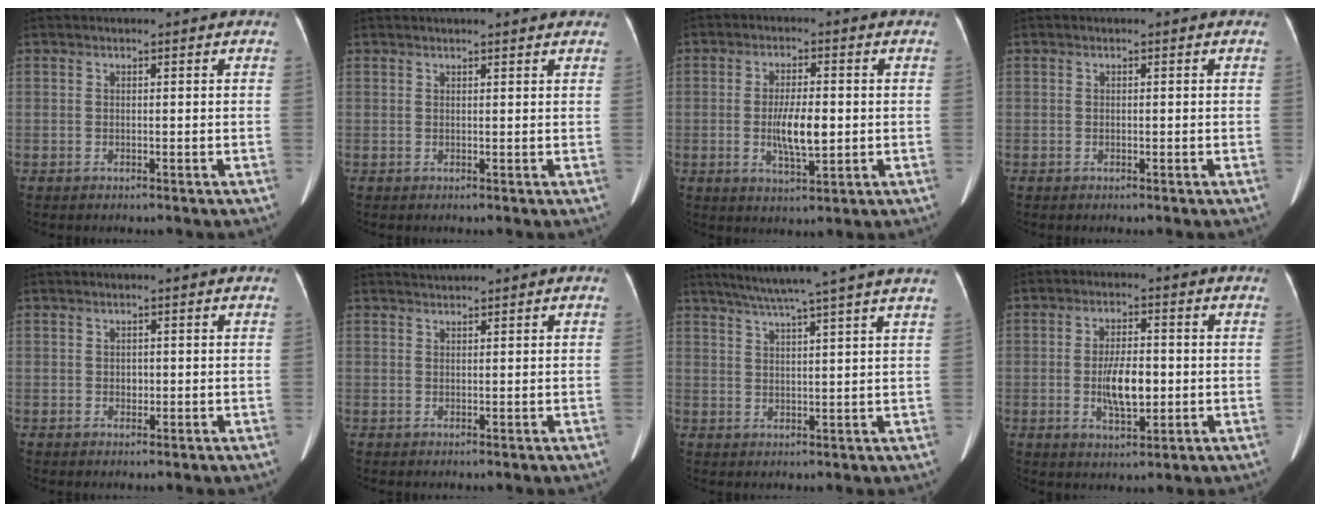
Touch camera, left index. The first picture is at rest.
{"total": 6.6, "force": [5.8, 0.8, 3.0], "torque": [-0.041, 0.027, 0.064]}
{"total": 6.4, "force": [-0.6, 1.7, 6.1], "torque": [-0.119, -0.005, -0.010]}
{"total": 0.0}
{"total": 0.8, "force": [-0.1, 0.7, 0.4], "torque": [-0.008, 0.001, -0.002]}
{"total": 0.9, "force": [0.9, -0.2, 0.0], "torque": [-0.001, 0.011, 0.022]}
{"total": 12.8, "force": [10.6, -1.9, 7.1], "torque": [-0.114, 0.010, 0.135]}
{"total": 6.8, "force": [-0.9, 2.4, 6.3], "torque": [-0.122, -0.001, -0.013]}